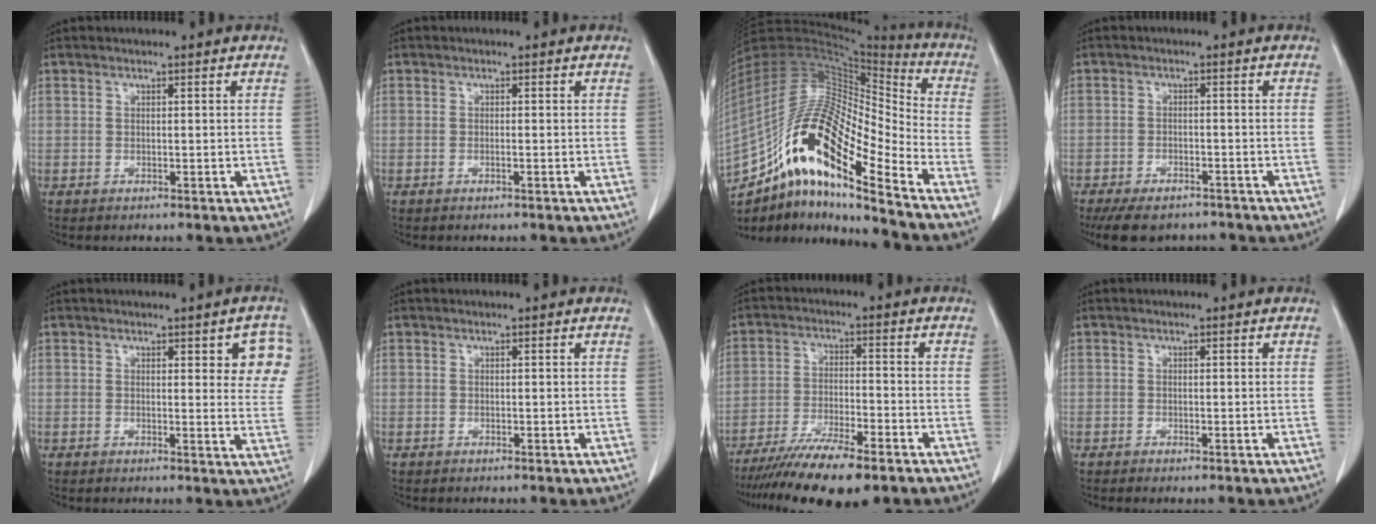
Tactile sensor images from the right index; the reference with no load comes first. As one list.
[{"total": 0.5, "force": [-0.3, 0.1, 0.4], "torque": [-0.009, 0.000, -0.003]}, {"total": 23.2, "force": [-13.9, 4.9, 17.9], "torque": [-0.369, 0.006, -0.249]}, {"total": 9.7, "force": [-7.8, 4.2, 4.0], "torque": [-0.069, -0.011, -0.109]}, {"total": 7.0, "force": [3.2, 2.1, 5.8], "torque": [-0.052, -0.010, 0.030]}, {"total": 0.0}, {"total": 13.2, "force": [-10.2, 1.9, 8.3], "torque": [-0.149, -0.029, -0.167]}, {"total": 0.6, "force": [-0.3, 0.1, 0.5], "torque": [-0.015, -0.003, -0.003]}]